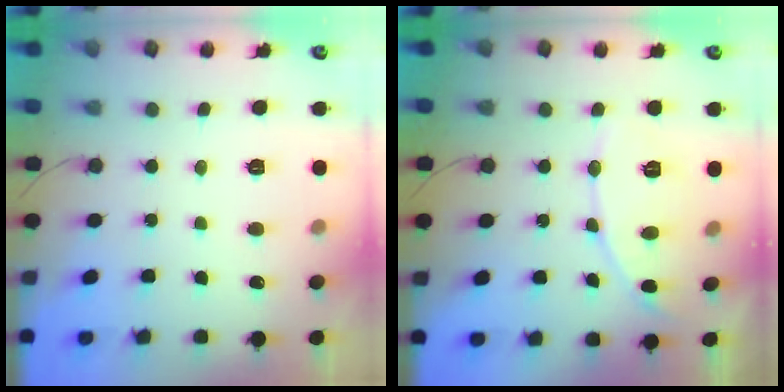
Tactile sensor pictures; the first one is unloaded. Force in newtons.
{"total": 8.1, "press": 8.1, "slide": 0.4}